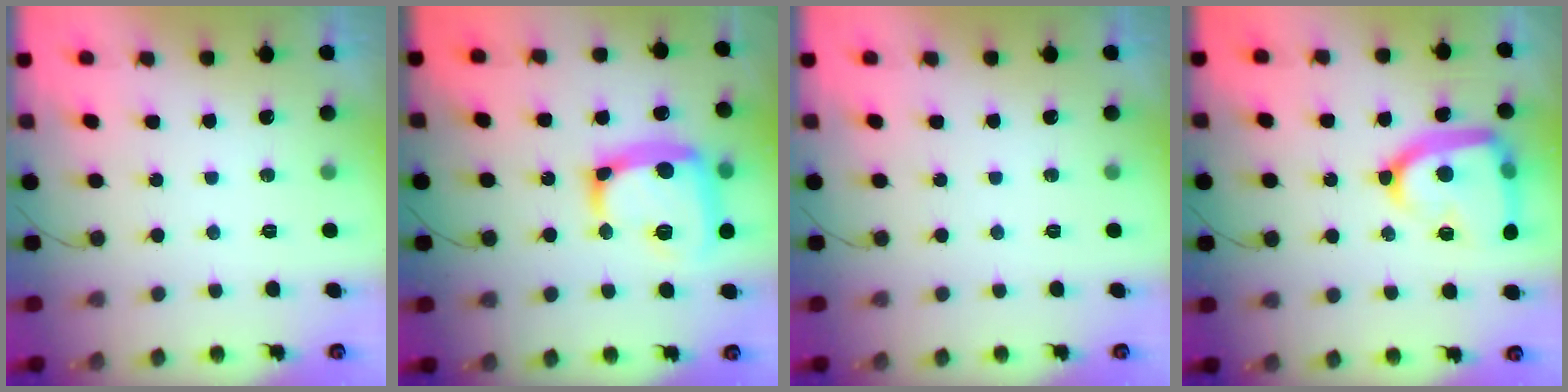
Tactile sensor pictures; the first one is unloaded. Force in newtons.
{"total": 19.9, "press": 19.8, "slide": 1.9}
{"total": 0.0}
{"total": 18.2, "press": 18.1, "slide": 1.2}